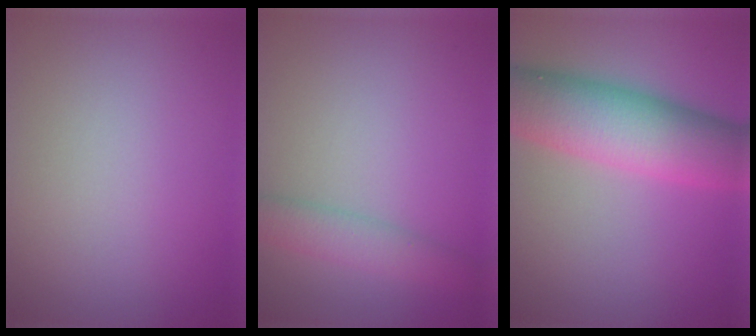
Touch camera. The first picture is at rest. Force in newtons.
{"total": 2.9, "press": 2.9, "slide": 0.1}
{"total": 9.9, "press": 9.9, "slide": 0.3}